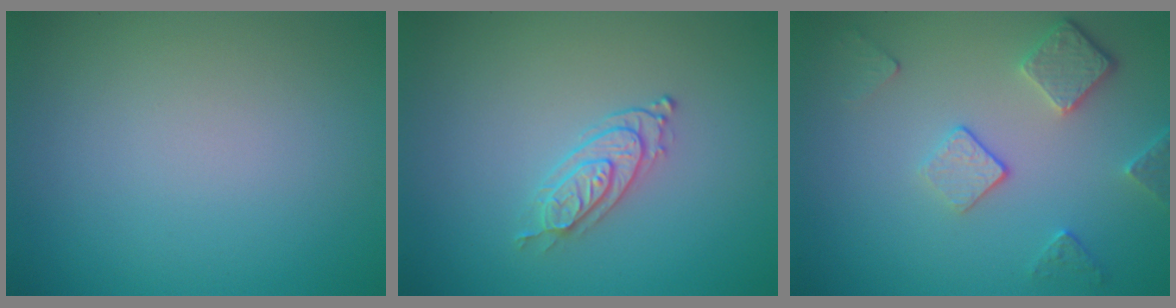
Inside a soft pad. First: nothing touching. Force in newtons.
{"total": 2.3, "press": 2.0, "slide": 1.1}
{"total": 3.7, "press": 2.8, "slide": 2.4}